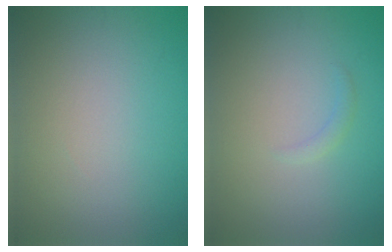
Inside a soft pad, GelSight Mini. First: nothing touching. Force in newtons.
{"total": 0.7, "press": 0.7, "slide": 0.1}